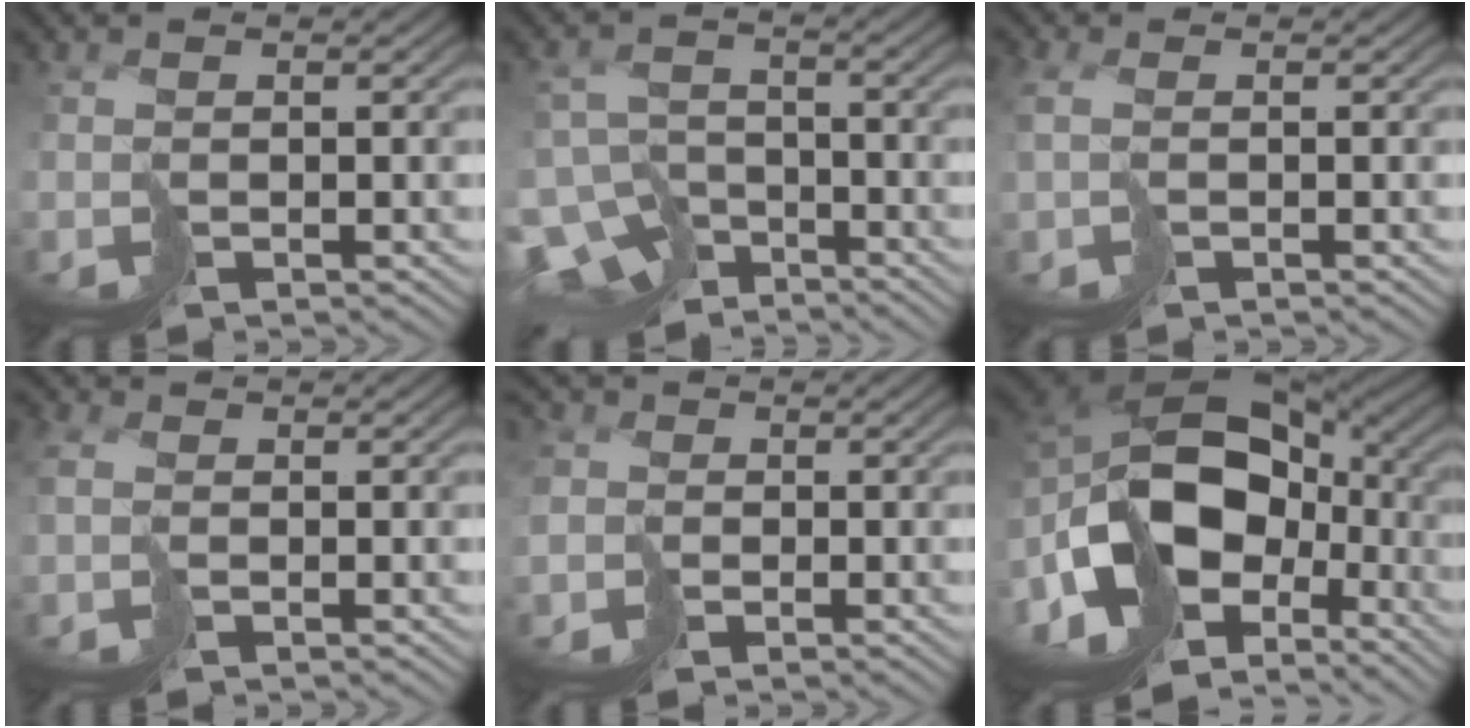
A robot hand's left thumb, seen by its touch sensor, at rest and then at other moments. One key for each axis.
{"total": 9.5, "fx": -7.7, "fy": 4.7, "fz": 3.1, "tx": -0.065, "ty": -0.010, "tz": -0.126}
{"total": 2.9, "fx": -0.5, "fy": 1.7, "fz": 2.3, "tx": -0.058, "ty": 0.001, "tz": -0.005}
{"total": 3.4, "fx": -0.3, "fy": 2.4, "fz": 2.3, "tx": -0.077, "ty": 0.004, "tz": -0.007}
{"total": 5.2, "fx": -0.5, "fy": 4.5, "fz": 2.6, "tx": -0.094, "ty": 0.007, "tz": -0.029}
{"total": 19.2, "fx": -3.3, "fy": 11.8, "fz": 14.7, "tx": -0.319, "ty": -0.009, "tz": -0.054}